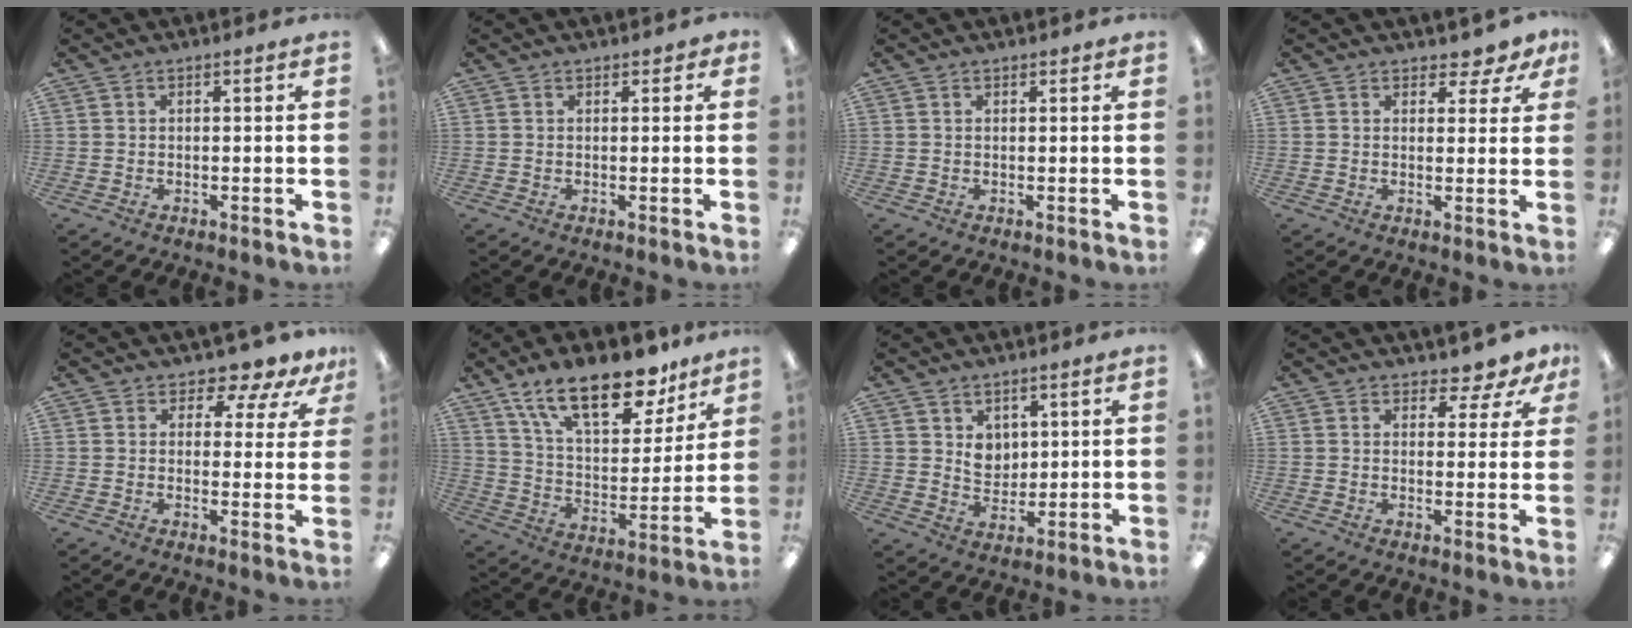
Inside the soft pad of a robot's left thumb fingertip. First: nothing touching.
{"total": 1.0, "force": [0.6, 0.8, 0.4], "torque": [0.000, 0.001, 0.008]}
{"total": 0.6, "force": [0.5, 0.4, 0.1], "torque": [0.006, -0.001, 0.007]}
{"total": 3.4, "force": [2.2, 2.2, 1.2], "torque": [-0.005, -0.006, 0.037]}
{"total": 6.2, "force": [5.2, 2.5, 2.3], "torque": [-0.035, -0.037, 0.091]}
{"total": 21.8, "force": [14.7, 9.3, 13.2], "torque": [-0.214, -0.078, 0.252]}
{"total": 5.5, "force": [3.1, 4.3, 1.4], "torque": [-0.014, -0.015, 0.052]}
{"total": 4.6, "force": [3.8, 2.1, 1.5], "torque": [-0.009, -0.026, 0.063]}